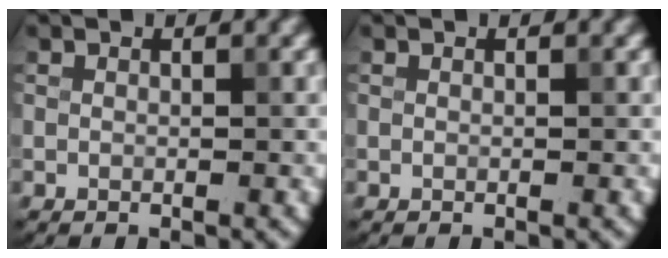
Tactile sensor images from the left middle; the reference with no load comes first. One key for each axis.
{"total": 0.0}